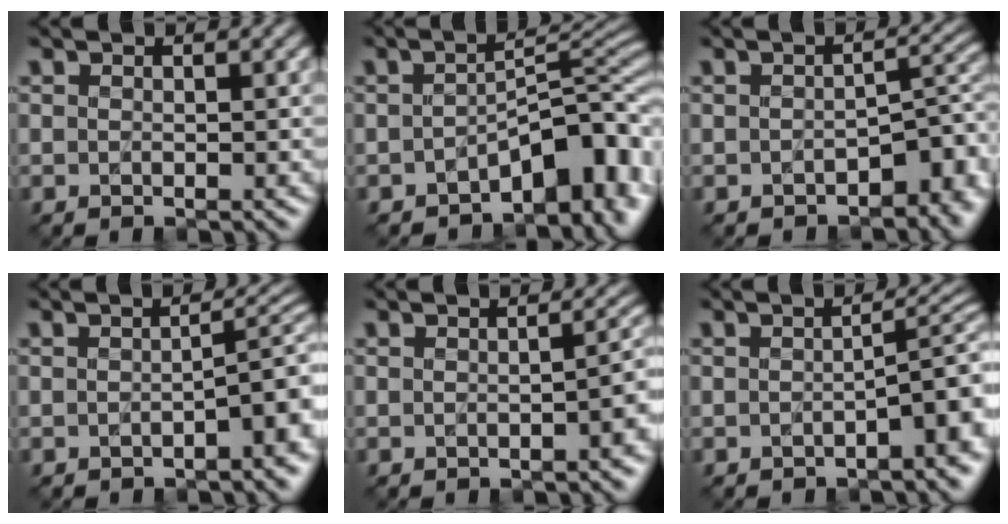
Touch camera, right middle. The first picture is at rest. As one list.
[{"total": 8.0, "force": [-4.3, 3.7, 5.6], "torque": [-0.046, 0.004, -0.072]}, {"total": 4.2, "force": [-2.1, 2.0, 3.0], "torque": [-0.027, 0.004, -0.031]}, {"total": 4.8, "force": [-1.6, 1.7, 4.2], "torque": [-0.046, 0.006, -0.023]}, {"total": 2.5, "force": [-1.2, 0.8, 2.0], "torque": [-0.023, 0.005, -0.016]}, {"total": 5.3, "force": [-1.8, 1.8, 4.6], "torque": [-0.053, 0.007, -0.026]}]